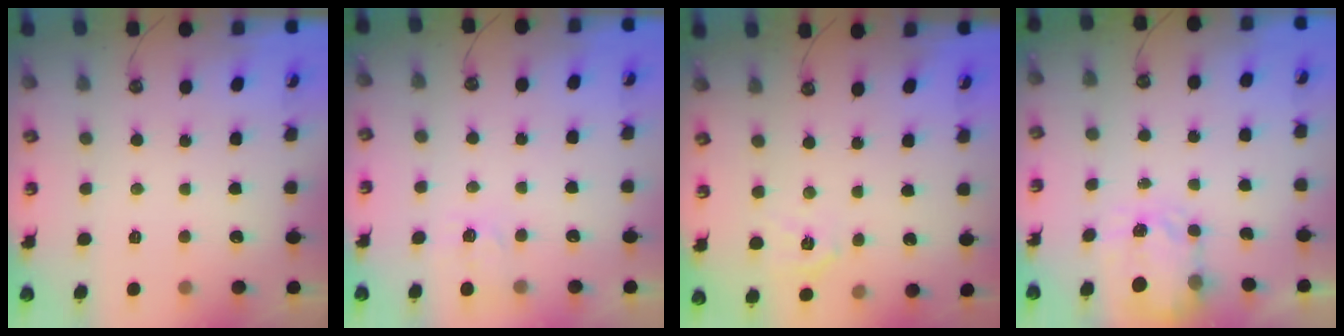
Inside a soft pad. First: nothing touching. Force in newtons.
{"total": 5.6, "press": 5.6, "slide": 0.6}
{"total": 5.7, "press": 5.7, "slide": 0.6}
{"total": 3.9, "press": 3.8, "slide": 0.6}